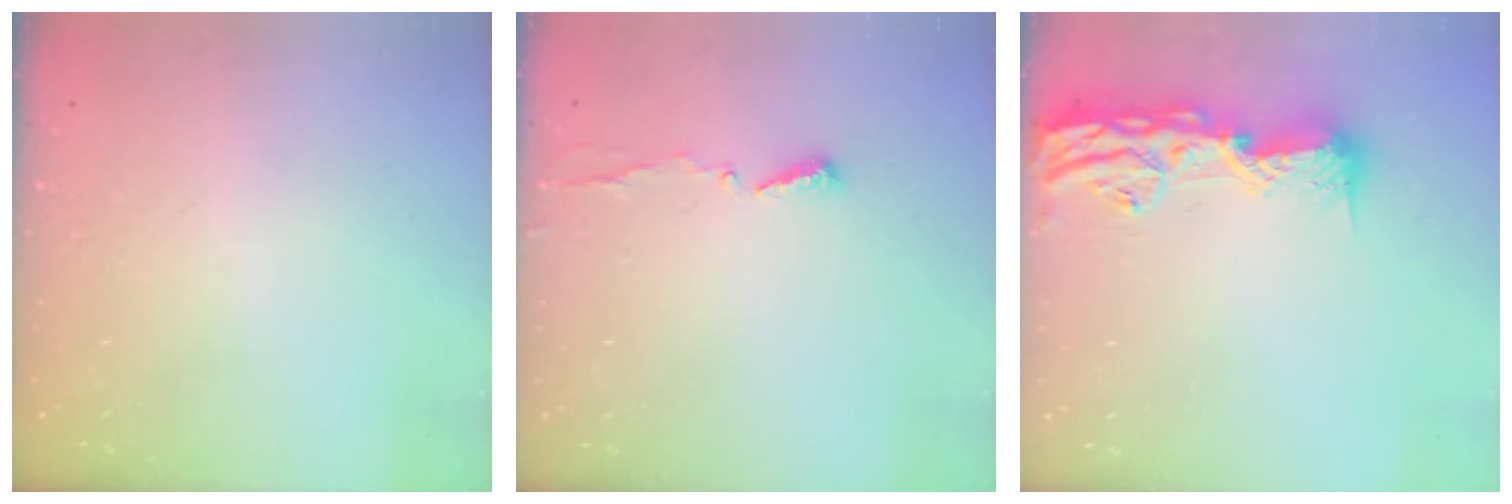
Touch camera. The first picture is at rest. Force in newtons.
{"total": 4.8, "press": 4.8, "slide": 0.3}
{"total": 16.3, "press": 15.9, "slide": 3.5}